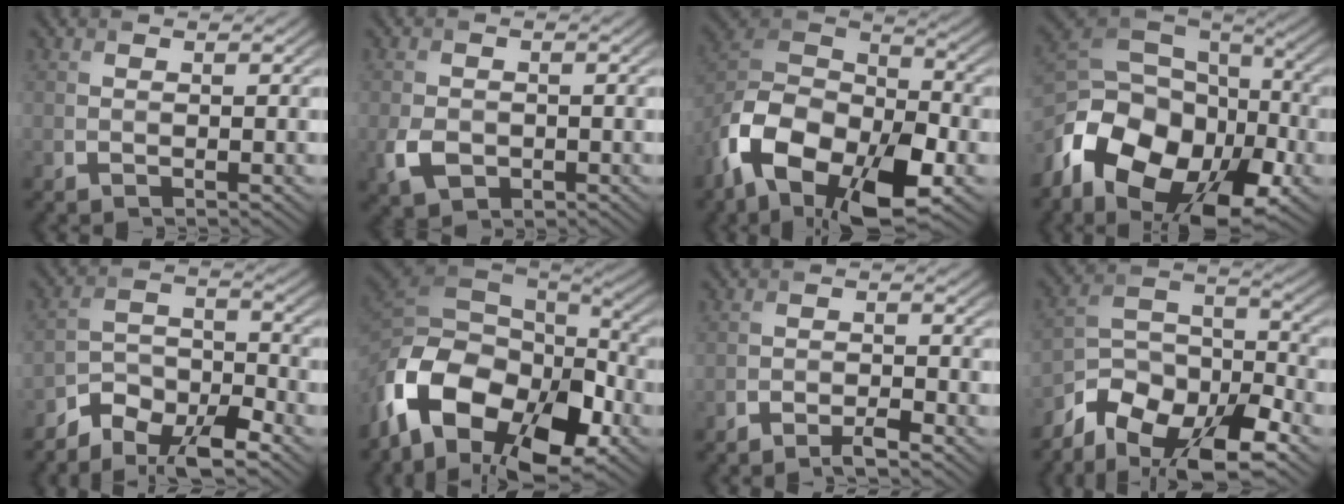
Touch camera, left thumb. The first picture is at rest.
{"total": 3.7, "force": [-1.1, 2.8, 2.1], "torque": [-0.056, -0.013, -0.023]}
{"total": 17.4, "force": [-8.5, 9.7, 11.6], "torque": [-0.256, -0.032, -0.164]}
{"total": 18.9, "force": [-8.0, 12.2, 12.0], "torque": [-0.264, -0.045, -0.136]}
{"total": 8.5, "force": [-6.6, 3.4, 4.0], "torque": [-0.071, 0.000, -0.137]}
{"total": 18.8, "force": [-7.9, 11.3, 12.8], "torque": [-0.307, -0.049, -0.115]}
{"total": 2.5, "force": [-2.0, 0.7, 1.4], "torque": [-0.022, 0.002, -0.038]}
{"total": 14.2, "force": [-9.8, 6.5, 7.9], "torque": [-0.174, -0.011, -0.181]}